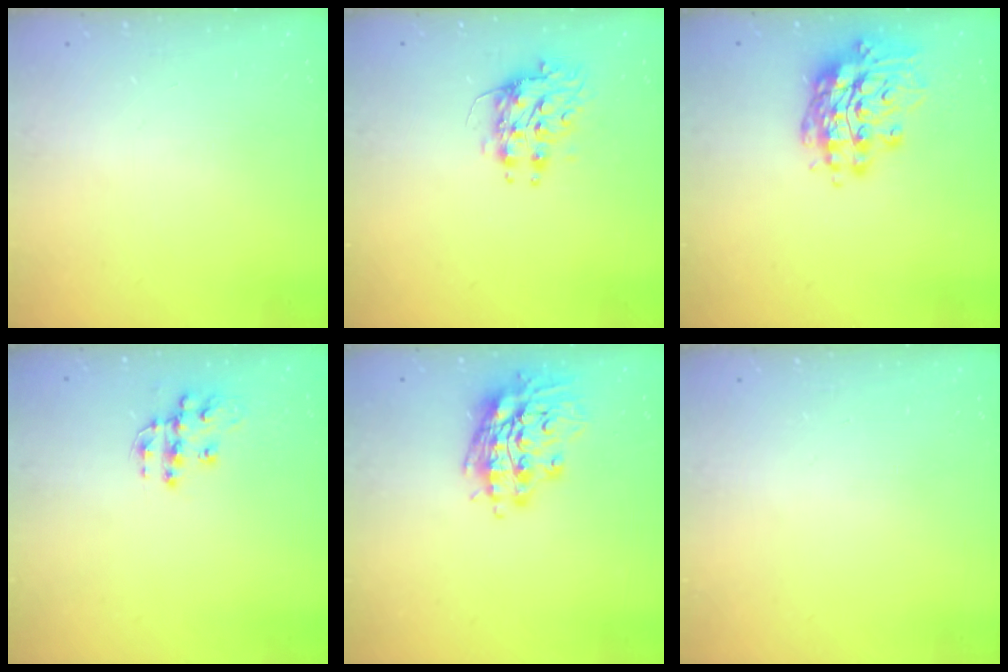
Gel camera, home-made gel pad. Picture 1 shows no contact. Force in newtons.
{"total": 8.1, "press": 8.1, "slide": 0.2}
{"total": 15.6, "press": 15.3, "slide": 3.5}
{"total": 10.6, "press": 10.6, "slide": 0.6}
{"total": 16.1, "press": 15.9, "slide": 2.1}
{"total": 0.0}